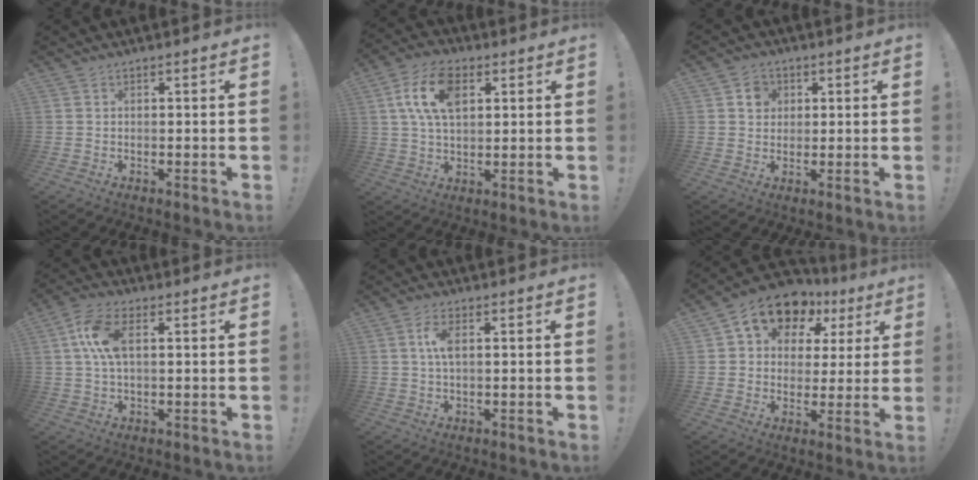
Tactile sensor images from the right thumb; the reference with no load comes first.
{"total": 13.3, "force": [4.5, 7.8, 9.8], "torque": [-0.183, 0.005, 0.082]}
{"total": 5.1, "force": [1.7, 4.5, 1.6], "torque": [-0.015, 0.000, 0.029]}
{"total": 9.8, "force": [2.0, 4.6, 8.4], "torque": [-0.166, -0.001, 0.037]}
{"total": 4.9, "force": [0.7, 1.7, 4.5], "torque": [-0.086, -0.001, 0.008]}
{"total": 11.9, "force": [6.9, 8.1, 5.4], "torque": [-0.089, -0.042, 0.127]}